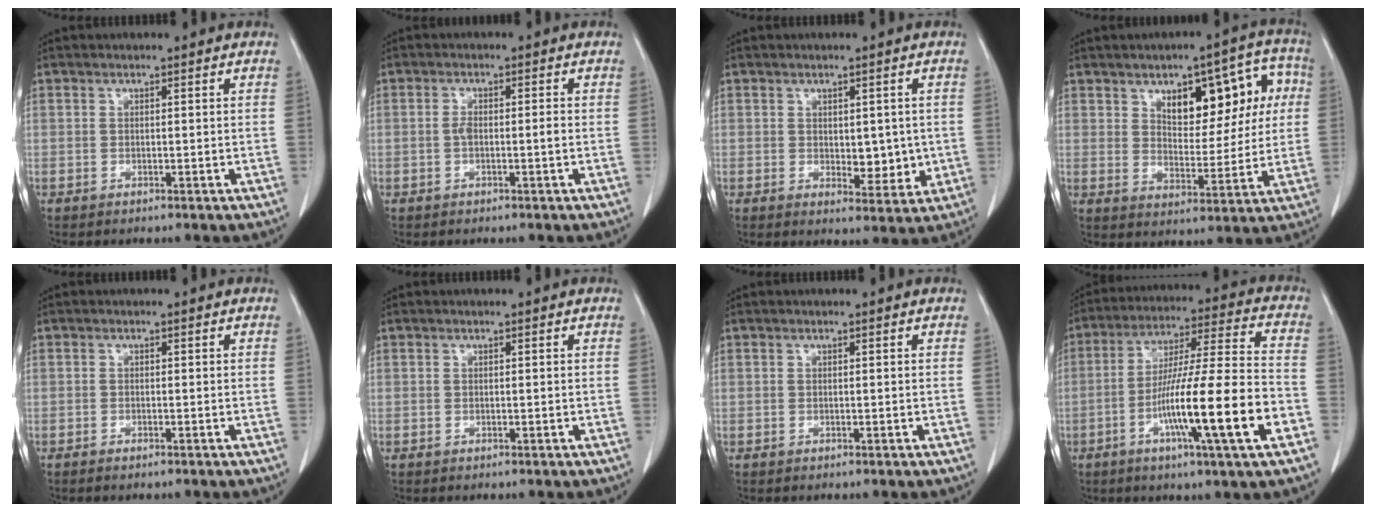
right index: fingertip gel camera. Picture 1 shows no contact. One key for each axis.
{"total": 2.4, "fx": -0.4, "fy": 0.6, "fz": 2.3, "tx": -0.047, "ty": 0.004, "tz": -0.006}
{"total": 5.1, "fx": 0.0, "fy": 2.7, "fz": 4.3, "tx": -0.052, "ty": -0.009, "tz": 0.009}
{"total": 12.6, "fx": 4.2, "fy": 6.1, "fz": 10.2, "tx": -0.121, "ty": 0.034, "tz": 0.064}
{"total": 0.9, "fx": -0.8, "fy": 0.1, "fz": 0.5, "tx": -0.013, "ty": -0.002, "tz": -0.011}
{"total": 0.0}
{"total": 0.0}
{"total": 18.0, "fx": -6.1, "fy": 0.0, "fz": 16.9, "tx": -0.286, "ty": -0.009, "tz": -0.104}